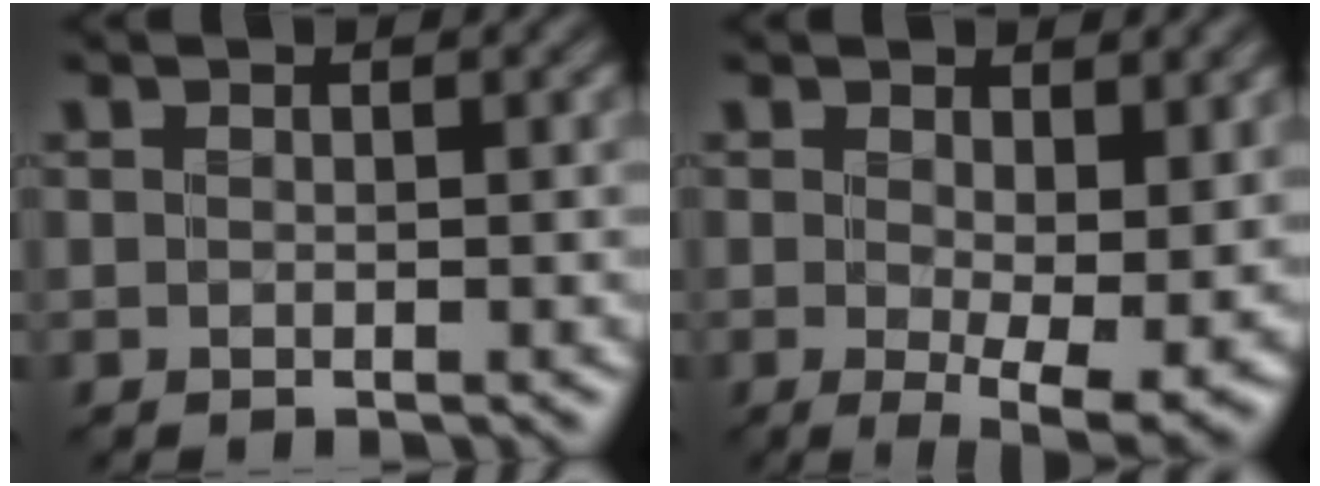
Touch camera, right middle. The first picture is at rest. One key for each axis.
{"total": 6.8, "fx": 0.6, "fy": 2.5, "fz": 6.3, "tx": -0.095, "ty": -0.020, "tz": 0.015}